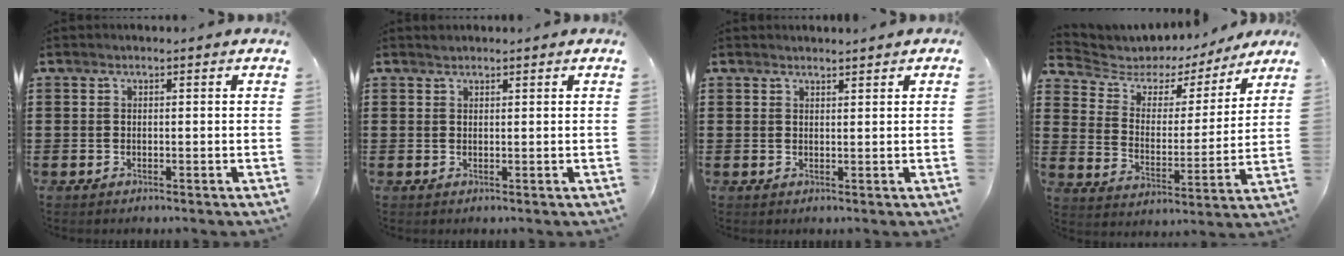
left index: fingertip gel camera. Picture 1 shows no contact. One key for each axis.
{"total": 0.8, "fx": 0.8, "fy": 0.2, "fz": 0.0, "tx": -0.003, "ty": -0.001, "tz": 0.016}
{"total": 1.2, "fx": 1.2, "fy": 0.1, "fz": 0.1, "tx": -0.005, "ty": -0.001, "tz": 0.024}
{"total": 4.7, "fx": 3.8, "fy": 2.5, "fz": 1.0, "tx": -0.049, "ty": -0.026, "tz": 0.059}